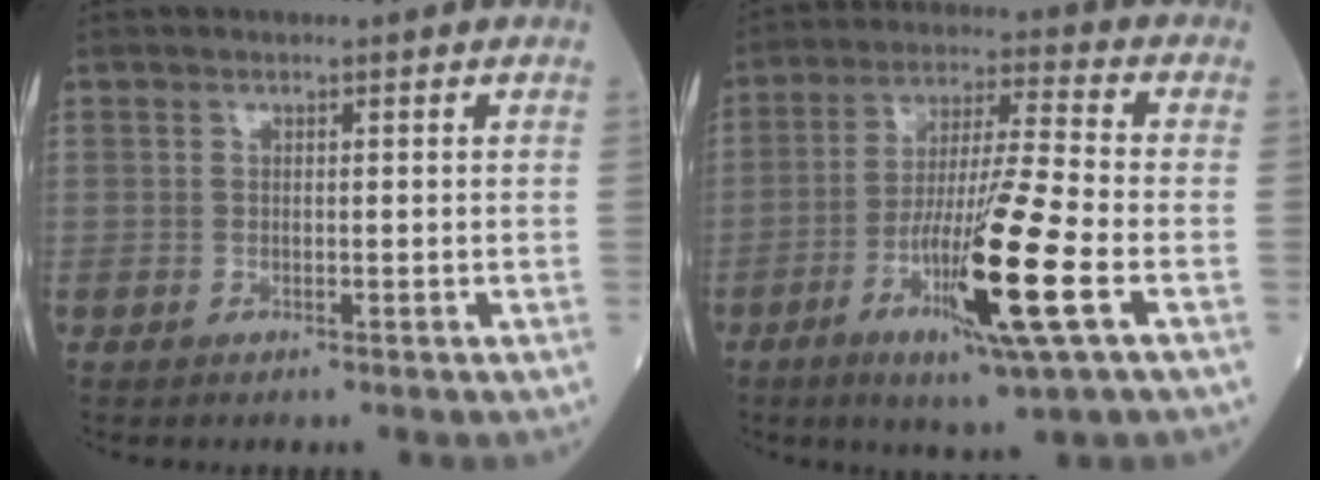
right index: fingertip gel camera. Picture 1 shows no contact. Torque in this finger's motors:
{"motor_torque": [1.59, -0.55, 0.98, 0.21]}